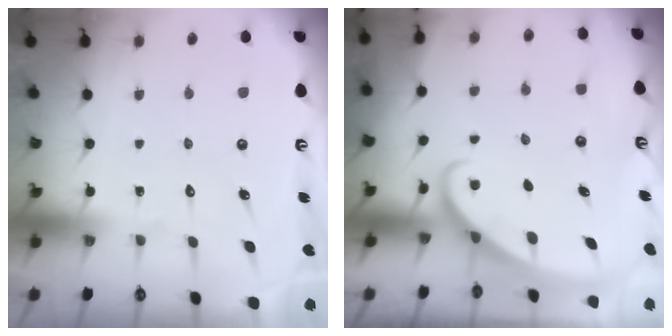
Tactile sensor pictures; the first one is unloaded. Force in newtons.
{"total": 2.9, "press": 2.9, "slide": 0.2}